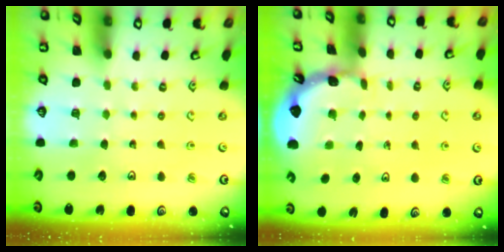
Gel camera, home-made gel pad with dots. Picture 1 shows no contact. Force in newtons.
{"total": 1.6, "press": 1.6, "slide": 0.2}